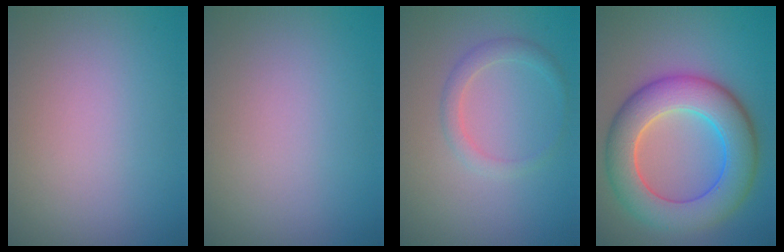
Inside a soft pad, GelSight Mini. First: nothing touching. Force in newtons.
{"total": 0.0}
{"total": 1.7, "press": 1.7, "slide": 0.1}
{"total": 9.3, "press": 9.3, "slide": 0.5}